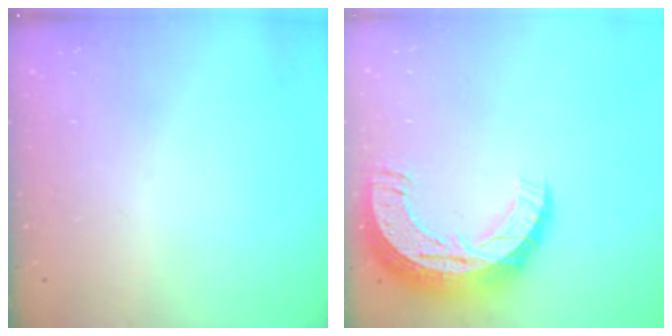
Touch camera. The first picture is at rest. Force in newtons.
{"total": 16.4, "press": 16.4, "slide": 1.0}